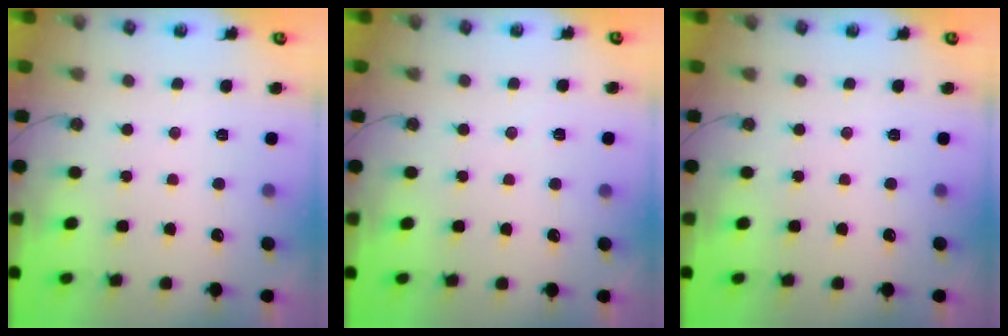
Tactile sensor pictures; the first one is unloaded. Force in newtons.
{"total": 2.5, "press": 2.2, "slide": 1.1}
{"total": 0.0}